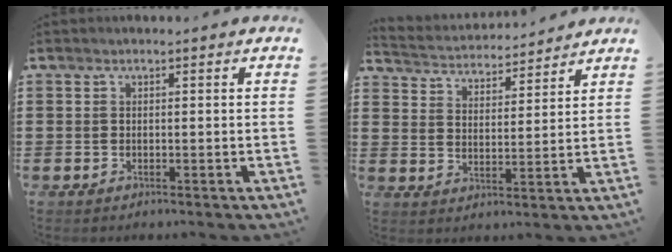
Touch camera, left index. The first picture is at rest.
{"total": 3.4, "force": [3.4, 0.2, -0.2], "torque": [-0.018, -0.027, 0.055]}